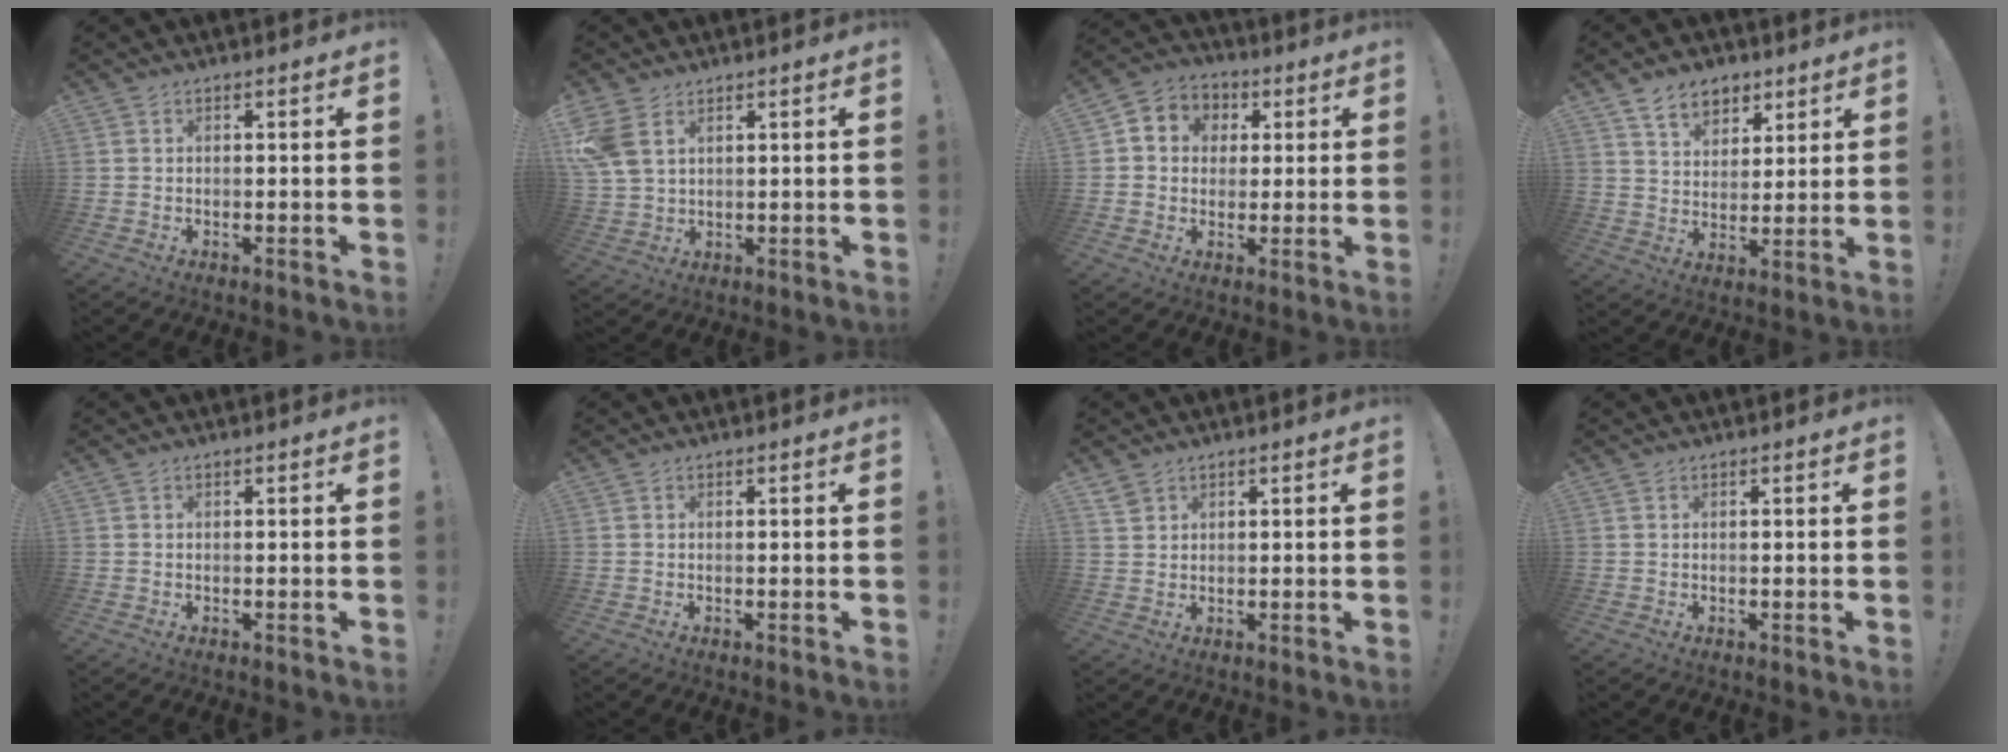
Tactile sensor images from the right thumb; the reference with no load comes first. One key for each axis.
{"total": 7.5, "fx": 3.6, "fy": 4.6, "fz": 4.7, "tx": -0.096, "ty": -0.009, "tz": 0.073}
{"total": 6.7, "fx": 0.2, "fy": 6.3, "fz": 2.1, "tx": -0.029, "ty": 0.007, "tz": 0.009}
{"total": 9.6, "fx": 6.1, "fy": 6.5, "fz": 3.6, "tx": -0.057, "ty": -0.031, "tz": 0.118}
{"total": 0.0}
{"total": 0.0}
{"total": 2.6, "fx": 1.9, "fy": 1.4, "fz": 0.8, "tx": -0.016, "ty": -0.010, "tz": 0.038}
{"total": 0.0}